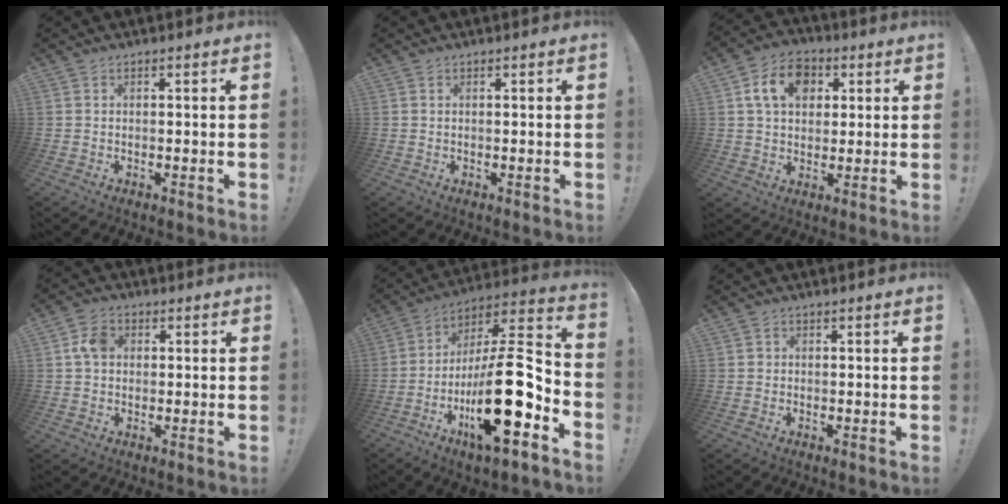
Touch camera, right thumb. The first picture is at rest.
{"total": 0.0}
{"total": 12.3, "force": [3.8, 9.3, 7.1], "torque": [-0.110, 0.007, 0.074]}
{"total": 6.2, "force": [1.0, 4.8, 3.8], "torque": [-0.069, 0.015, 0.023]}
{"total": 24.4, "force": [-8.1, 7.2, 21.9], "torque": [-0.377, 0.038, -0.134]}
{"total": 0.6, "force": [0.1, 0.5, 0.1], "torque": [-0.008, 0.005, 0.002]}